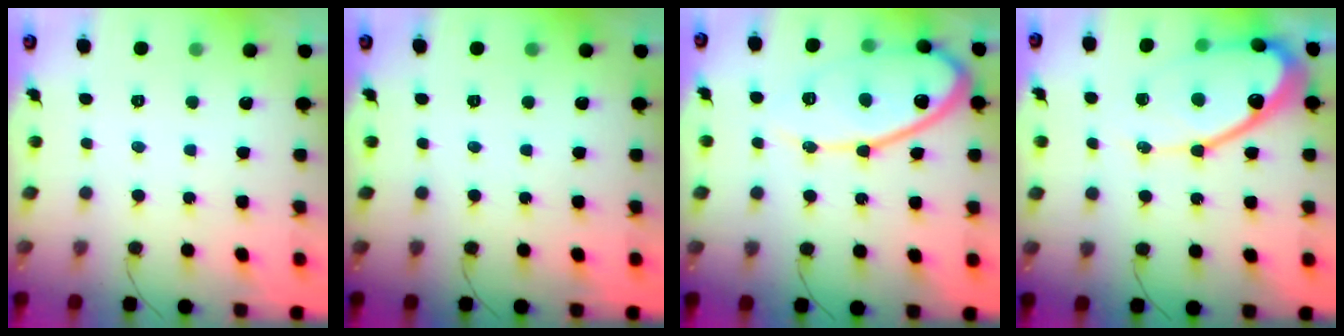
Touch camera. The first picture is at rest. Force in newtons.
{"total": 0.0}
{"total": 15.2, "press": 15.2, "slide": 1.0}
{"total": 17.5, "press": 17.4, "slide": 1.8}